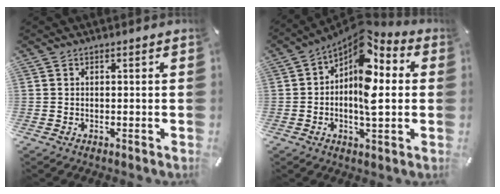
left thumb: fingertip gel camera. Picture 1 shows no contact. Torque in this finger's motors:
{"motor_torque": [0.70, 0.43, 0.85, 0.47, 0.18]}